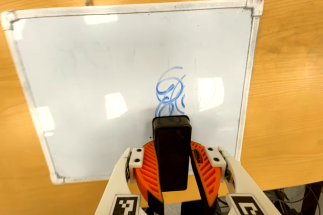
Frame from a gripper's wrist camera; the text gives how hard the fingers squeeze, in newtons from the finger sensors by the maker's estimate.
{"total": 9.0, "left": 9.2, "right": 8.7}